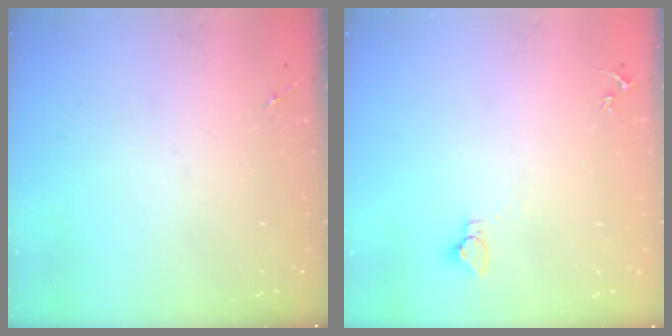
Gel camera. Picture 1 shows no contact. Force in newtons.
{"total": 2.8, "press": 2.8, "slide": 0.2}